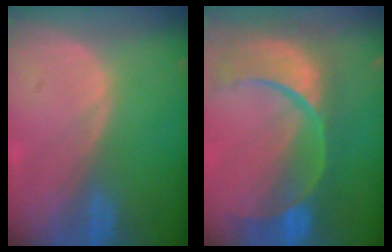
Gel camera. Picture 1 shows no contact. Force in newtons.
{"total": 13.3, "press": 10.7, "slide": 7.9}